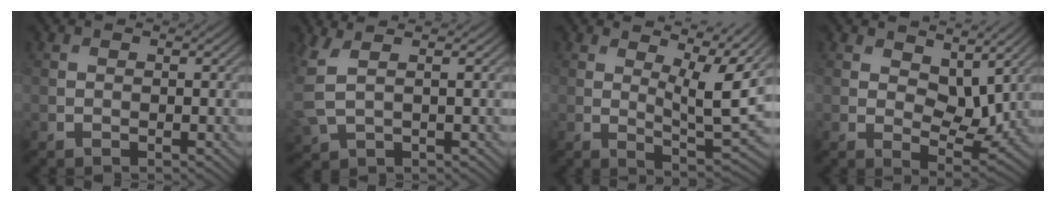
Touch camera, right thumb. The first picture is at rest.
{"total": 3.4, "force": [1.4, 1.2, 2.8], "torque": [-0.090, 0.003, 0.032]}
{"total": 7.4, "force": [4.3, 1.6, 5.8], "torque": [-0.104, -0.004, 0.067]}
{"total": 6.5, "force": [3.7, 3.5, 4.1], "torque": [-0.069, -0.013, 0.056]}